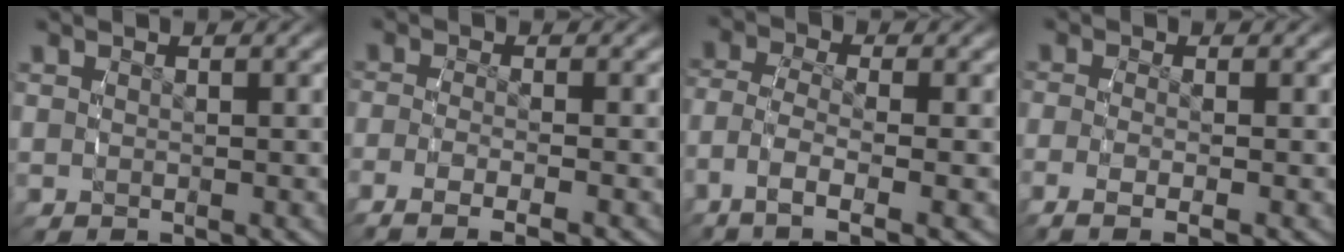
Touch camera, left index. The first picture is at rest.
{"total": 4.1, "force": [-3.0, 1.0, 2.7], "torque": [-0.058, -0.012, -0.045]}
{"total": 5.3, "force": [-2.4, 2.3, 4.1], "torque": [-0.098, -0.028, -0.030]}
{"total": 2.7, "force": [-1.7, 0.4, 2.1], "torque": [-0.053, -0.010, -0.026]}